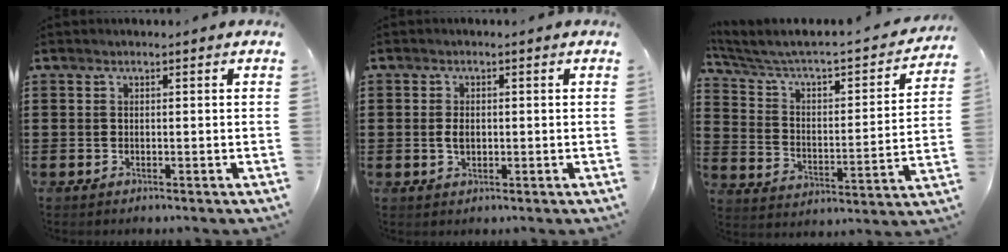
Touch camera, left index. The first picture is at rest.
{"total": 2.2, "force": [-0.1, 1.2, 1.9], "torque": [-0.045, 0.001, -0.004]}
{"total": 3.8, "force": [2.8, 1.2, 2.3], "torque": [-0.064, -0.034, 0.035]}